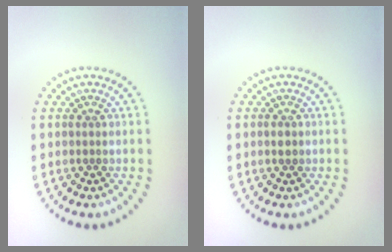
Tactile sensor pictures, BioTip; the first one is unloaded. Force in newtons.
{"total": 1.2, "press": 1.2, "slide": 0.1}